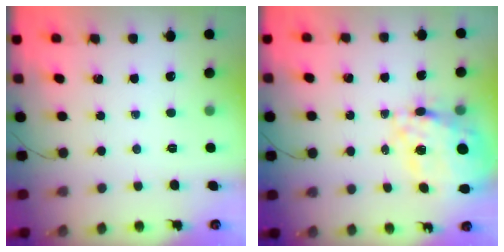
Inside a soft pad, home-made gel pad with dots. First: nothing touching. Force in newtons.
{"total": 23.6, "press": 23.1, "slide": 4.9}